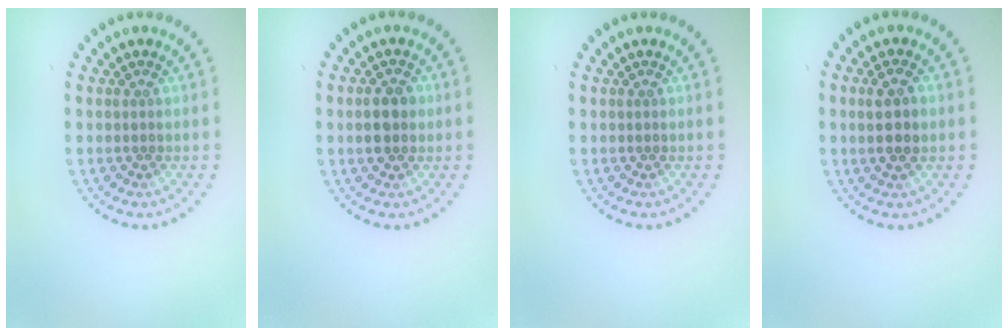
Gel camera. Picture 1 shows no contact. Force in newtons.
{"total": 2.9, "press": 2.9, "slide": 0.1}
{"total": 0.0}
{"total": 2.8, "press": 2.7, "slide": 0.7}